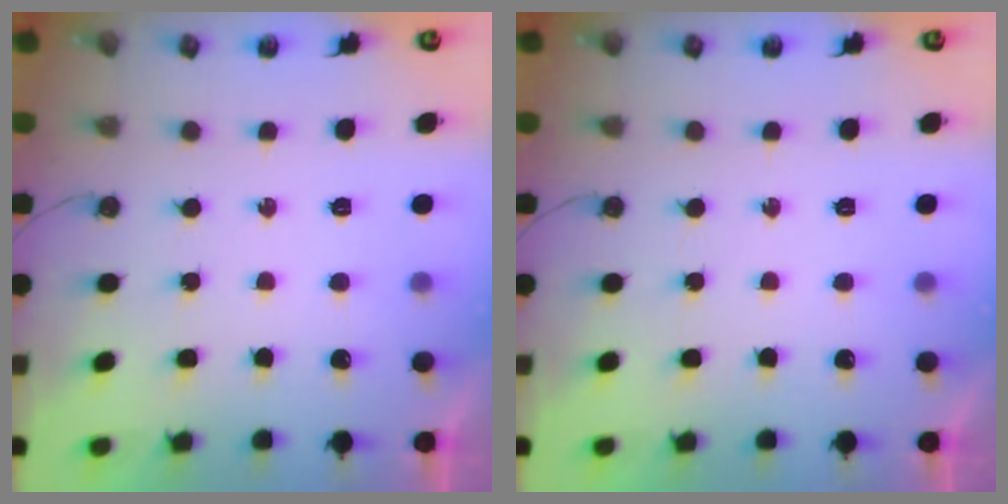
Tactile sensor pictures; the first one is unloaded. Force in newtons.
{"total": 0.0}